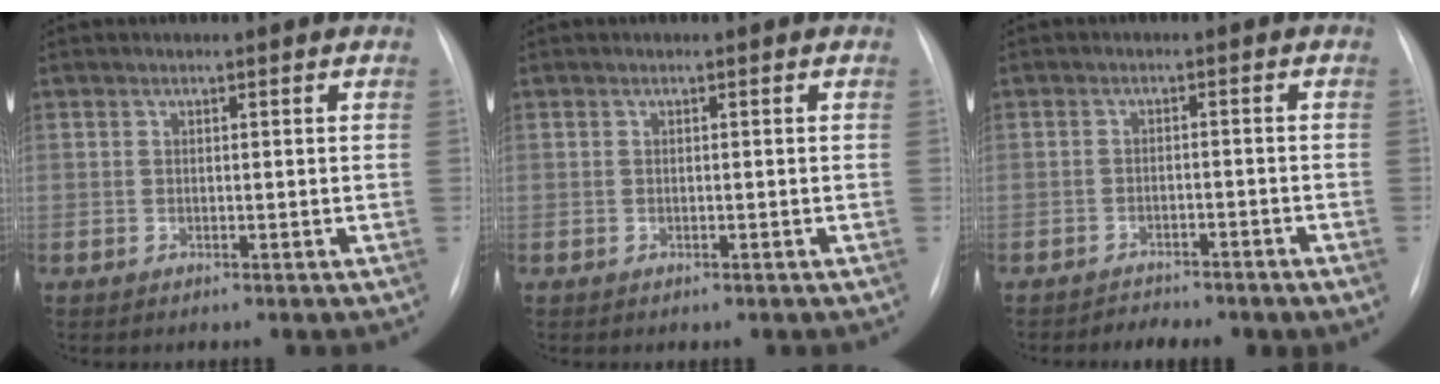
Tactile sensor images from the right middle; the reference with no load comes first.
{"total": 0.0}
{"total": 2.7, "force": [-2.6, 0.4, 0.8], "torque": [-0.014, -0.005, -0.034]}